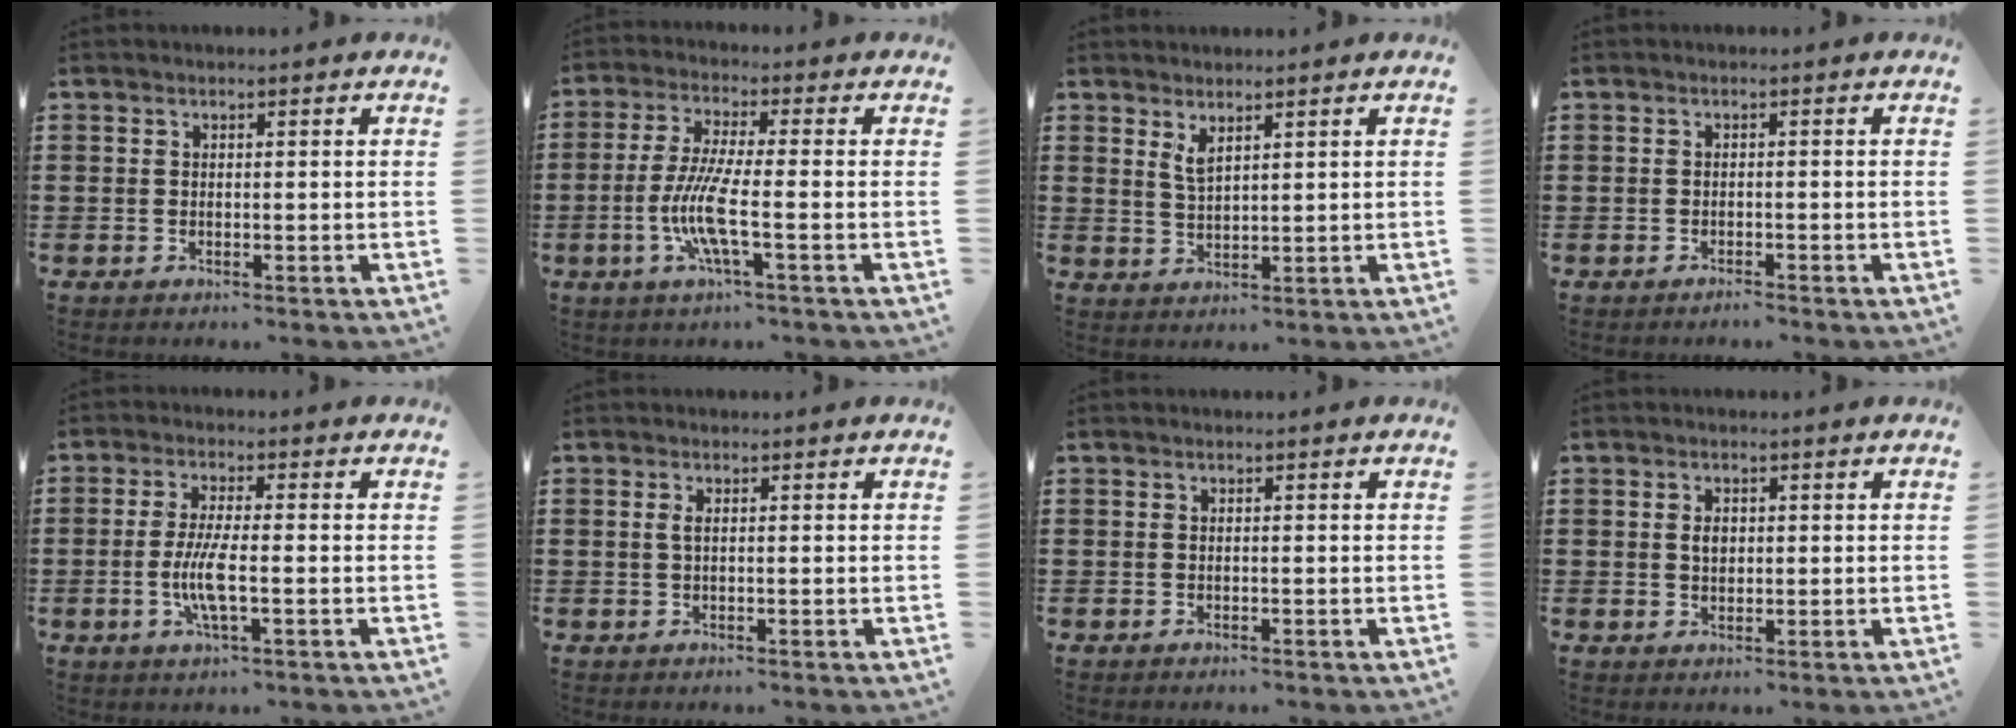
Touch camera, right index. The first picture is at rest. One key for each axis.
{"total": 8.4, "fx": -2.4, "fy": 1.0, "fz": 8.0, "tx": -0.176, "ty": -0.020, "tz": -0.052}
{"total": 2.6, "fx": 1.7, "fy": 0.8, "fz": 1.7, "tx": -0.038, "ty": 0.002, "tz": 0.032}
{"total": 0.9, "fx": -0.9, "fy": 0.1, "fz": 0.0, "tx": -0.004, "ty": 0.002, "tz": -0.018}
{"total": 6.0, "fx": -1.4, "fy": 1.1, "fz": 5.8, "tx": -0.127, "ty": -0.011, "tz": -0.032}
{"total": 1.2, "fx": 0.2, "fy": 0.4, "fz": 1.1, "tx": -0.023, "ty": 0.003, "tz": 0.002}
{"total": 0.0}
{"total": 1.9, "fx": 0.3, "fy": 1.3, "fz": 1.4, "tx": -0.030, "ty": 0.007, "tz": 0.005}